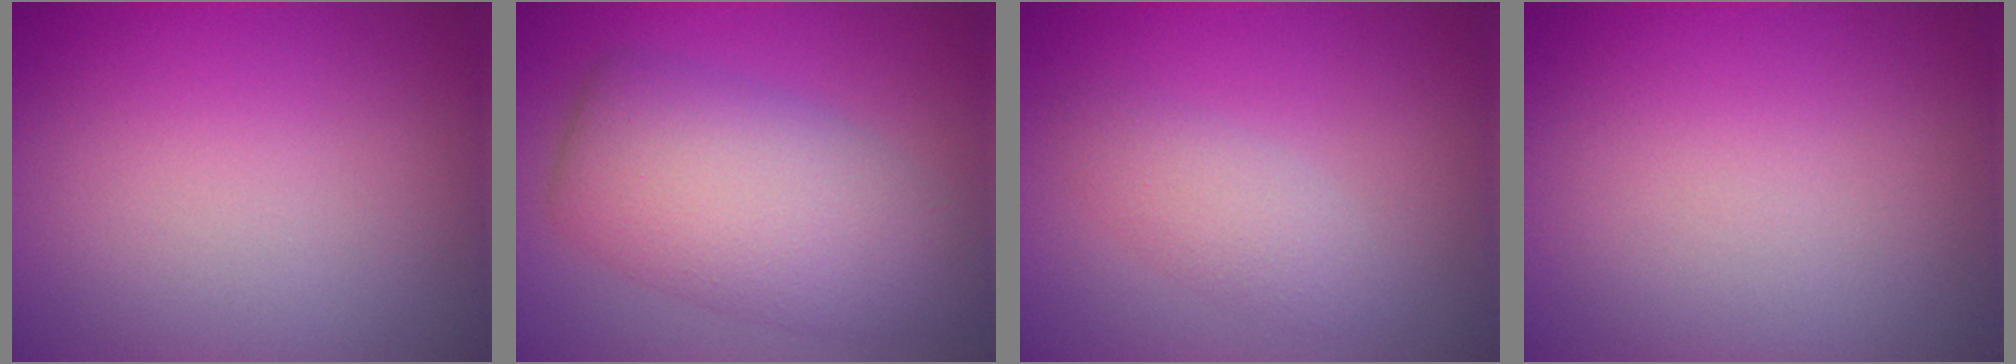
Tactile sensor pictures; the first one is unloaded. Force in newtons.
{"total": 7.8, "press": 7.8, "slide": 0.2}
{"total": 2.4, "press": 2.4, "slide": 0.1}
{"total": 0.0}